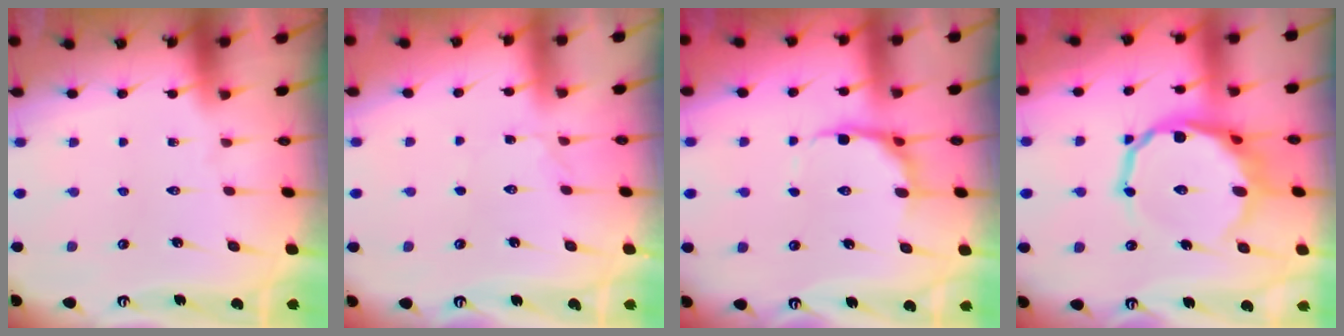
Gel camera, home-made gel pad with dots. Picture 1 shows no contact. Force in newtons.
{"total": 1.4, "press": 1.4, "slide": 0.3}
{"total": 6.5, "press": 5.8, "slide": 2.9}
{"total": 12.6, "press": 11.8, "slide": 4.3}